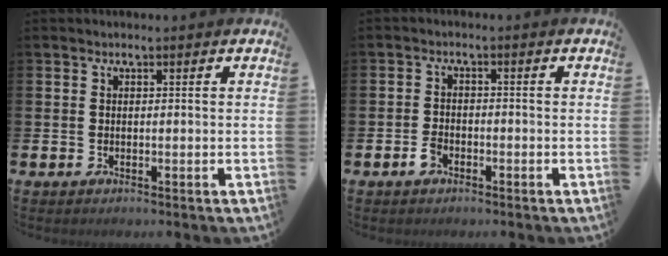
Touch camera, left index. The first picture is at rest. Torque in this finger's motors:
{"motor_torque": [0.38, 0.34, 0.00, 0.01]}